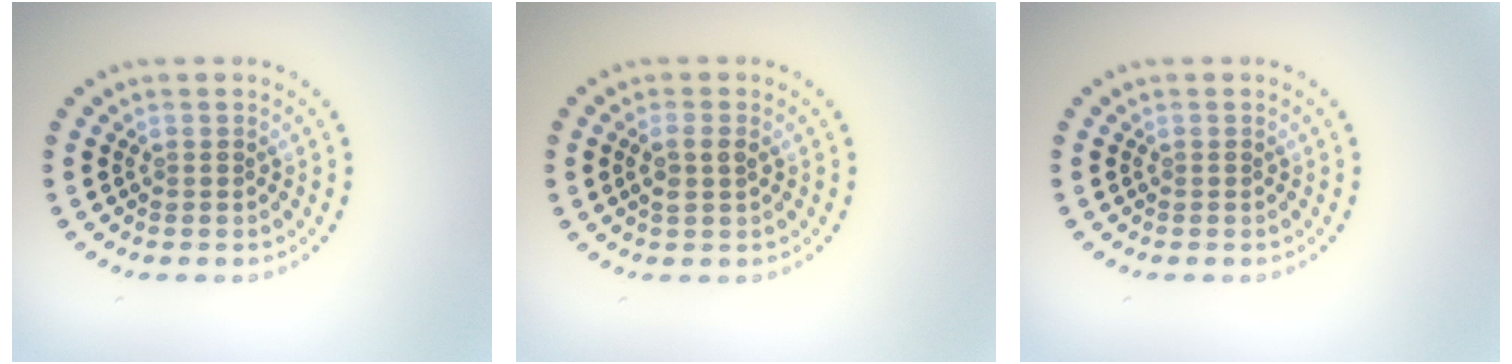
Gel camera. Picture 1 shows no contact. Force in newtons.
{"total": 1.8, "press": 1.7, "slide": 0.7}
{"total": 0.0}